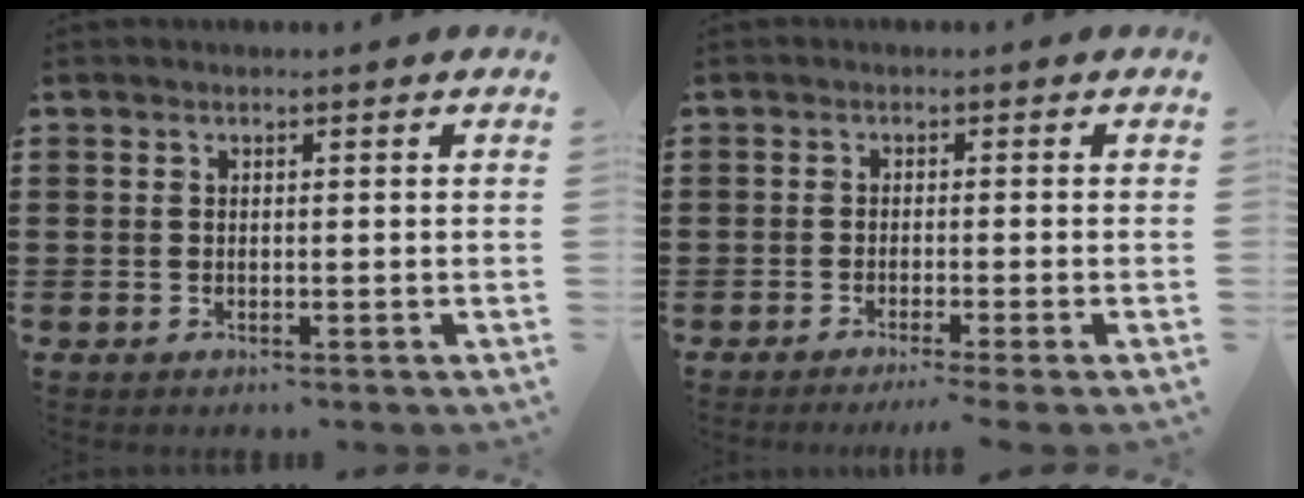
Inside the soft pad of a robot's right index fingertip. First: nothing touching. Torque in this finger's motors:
{"motor_torque": [0.59, 1.55, 0.05, 0.05]}